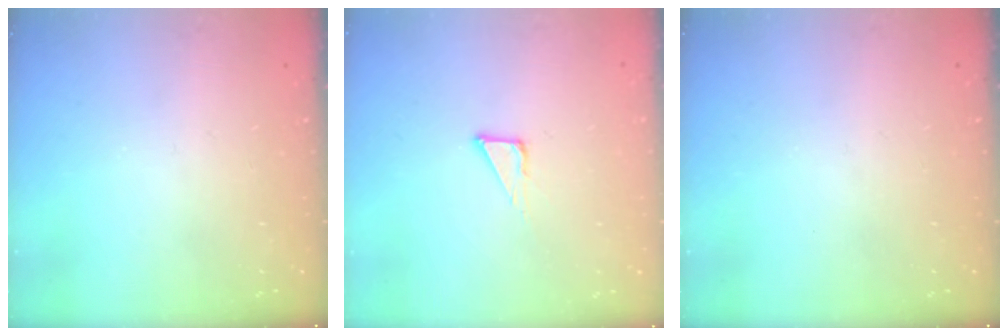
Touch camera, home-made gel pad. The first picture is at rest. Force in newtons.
{"total": 3.5, "press": 3.5, "slide": 0.2}
{"total": 0.0}